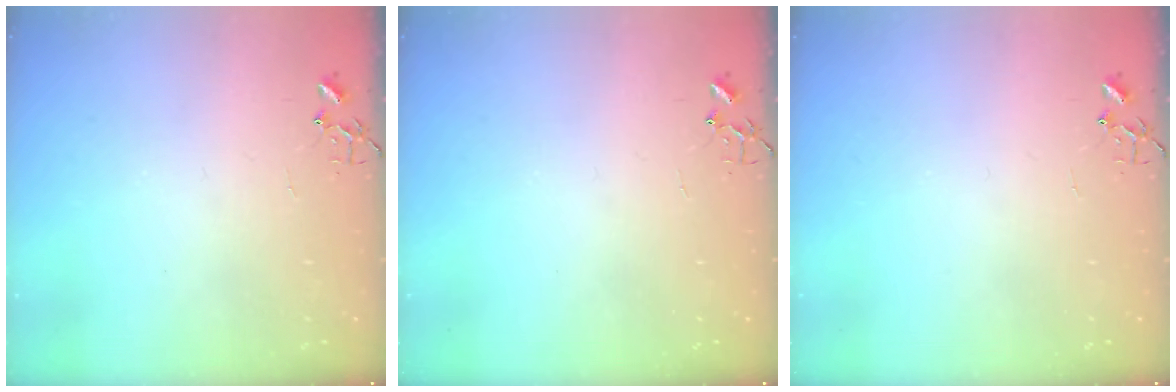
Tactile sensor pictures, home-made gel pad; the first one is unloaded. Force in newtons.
{"total": 0.0}
{"total": 0.0}